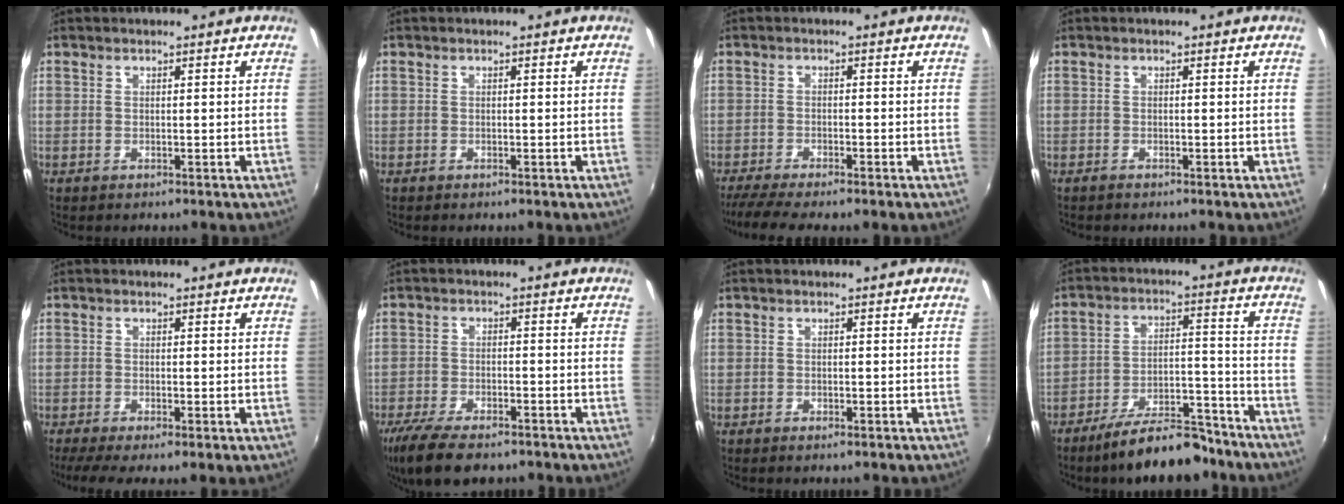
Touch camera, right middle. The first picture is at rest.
{"total": 0.0}
{"total": 7.2, "force": [-6.1, 0.3, 3.9], "torque": [-0.095, -0.024, -0.102]}
{"total": 0.7, "force": [-0.7, 0.1, 0.2], "torque": [-0.005, -0.003, -0.015]}
{"total": 5.2, "force": [-2.7, 0.6, 4.4], "torque": [-0.088, -0.022, -0.044]}
{"total": 12.0, "force": [-8.9, 4.1, 7.0], "torque": [-0.161, -0.035, -0.154]}
{"total": 0.7, "force": [-0.5, 0.1, 0.4], "torque": [-0.008, -0.001, -0.009]}
{"total": 14.4, "force": [-11.8, 4.3, 7.0], "torque": [-0.121, 0.021, -0.171]}